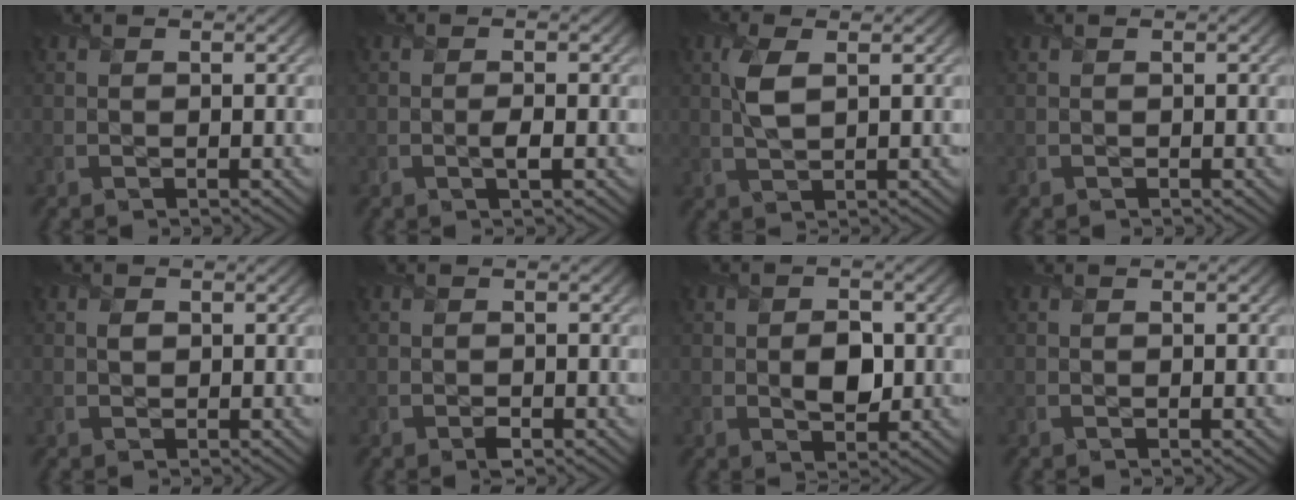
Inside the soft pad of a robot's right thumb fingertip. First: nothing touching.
{"total": 1.2, "force": [-0.4, 0.2, 1.1], "torque": [-0.018, -0.004, -0.010]}
{"total": 3.5, "force": [0.9, 1.3, 3.1], "torque": [-0.076, 0.001, 0.020]}
{"total": 0.0}
{"total": 0.7, "force": [0.2, 0.6, 0.2], "torque": [-0.002, -0.005, 0.004]}
{"total": 0.8, "force": [-0.6, 0.4, 0.4], "torque": [-0.004, -0.007, -0.009]}
{"total": 3.4, "force": [-0.2, 2.4, 2.5], "torque": [-0.041, -0.009, -0.003]}
{"total": 0.0}